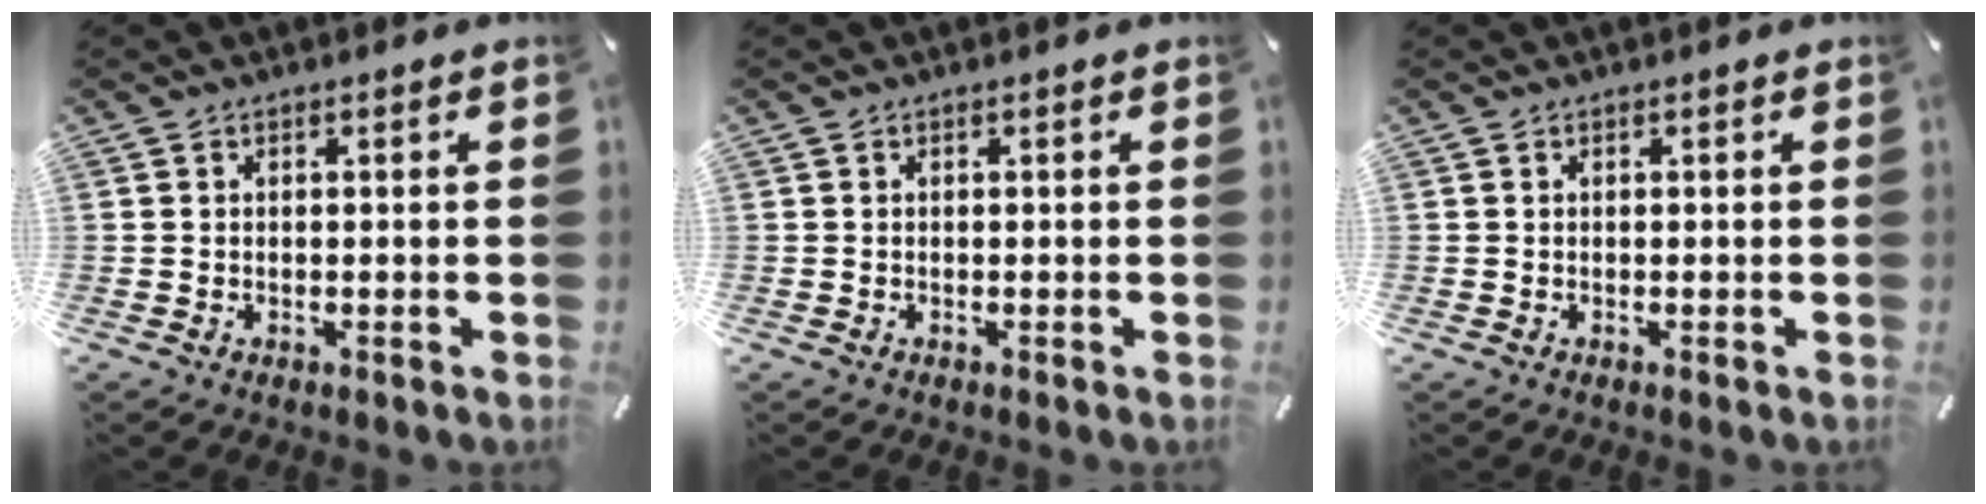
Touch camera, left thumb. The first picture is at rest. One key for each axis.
{"total": 0.0}
{"total": 0.0}